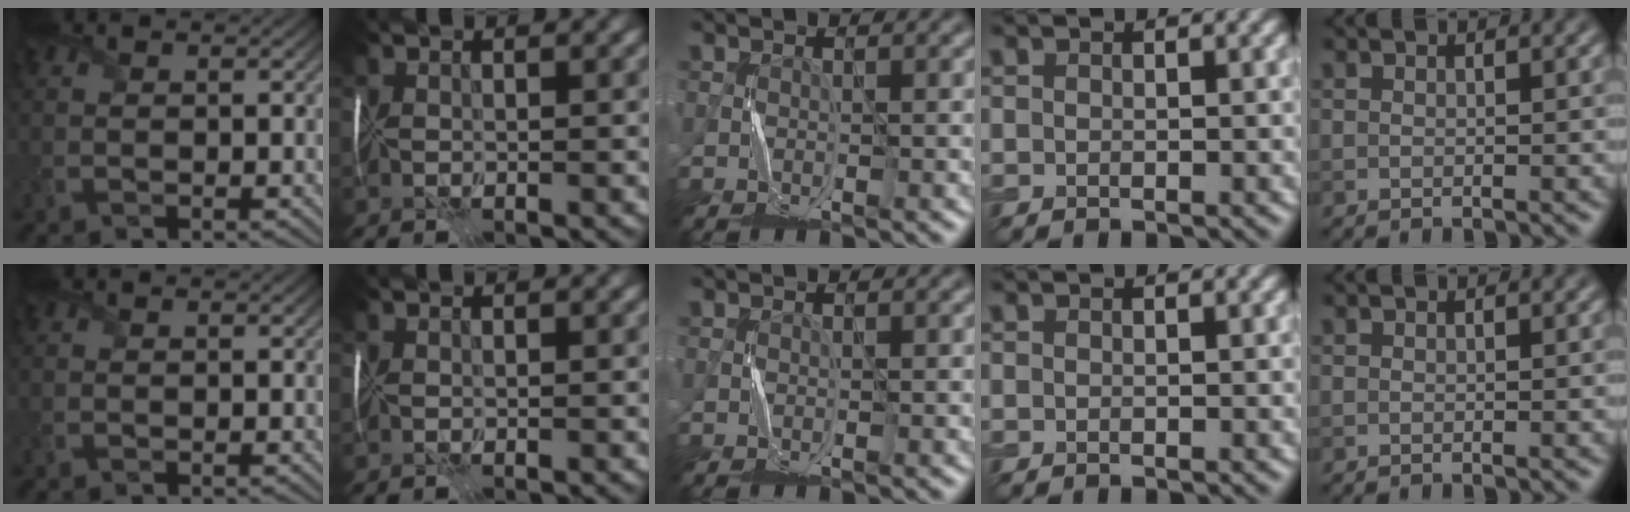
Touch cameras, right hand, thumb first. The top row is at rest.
{}